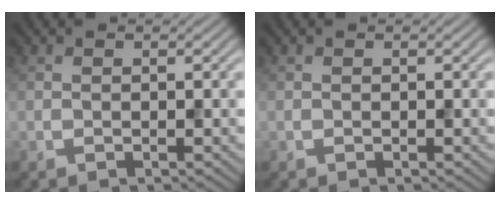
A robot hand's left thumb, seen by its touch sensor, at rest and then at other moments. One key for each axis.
{"total": 0.0}